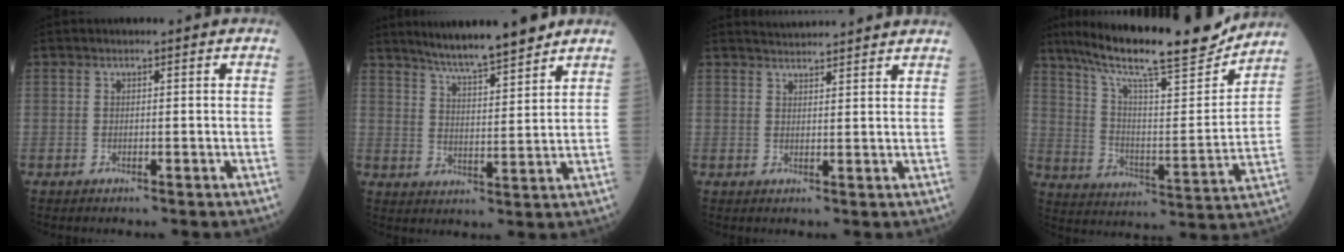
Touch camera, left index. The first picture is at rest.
{"total": 11.0, "force": [9.5, 0.8, 5.5], "torque": [-0.087, 0.007, 0.161]}
{"total": 8.1, "force": [7.8, 0.4, 2.1], "torque": [-0.036, 0.025, 0.108]}
{"total": 22.9, "force": [19.5, 3.1, 11.6], "torque": [-0.204, 0.000, 0.303]}